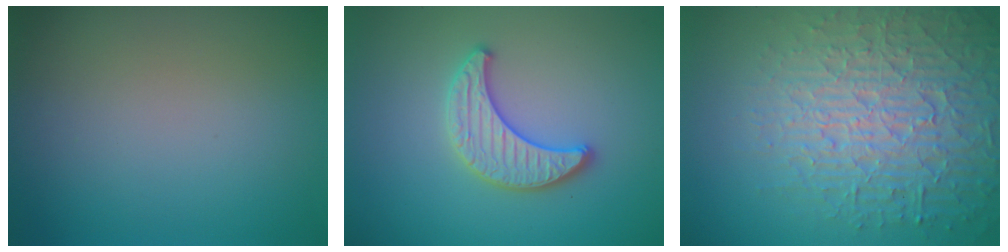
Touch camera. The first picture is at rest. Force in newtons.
{"total": 3.2, "press": 3.2, "slide": 0.3}
{"total": 7.2, "press": 7.0, "slide": 1.7}